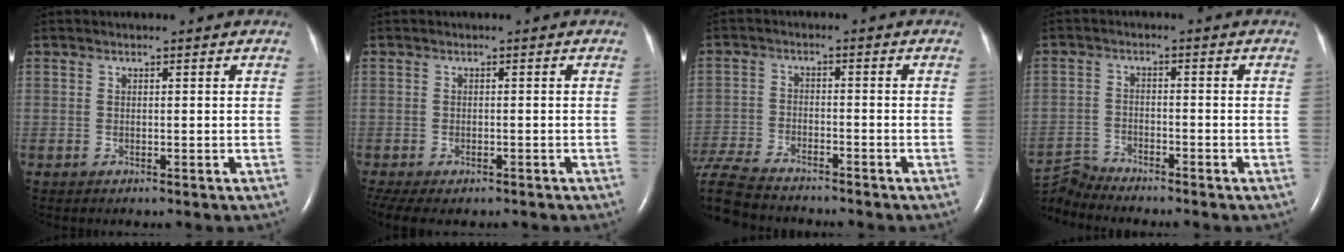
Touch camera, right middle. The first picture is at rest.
{"total": 8.0, "force": [-5.8, 3.5, 4.2], "torque": [-0.089, -0.005, -0.082]}
{"total": 13.5, "force": [-11.8, 3.6, 5.6], "torque": [-0.145, -0.013, -0.199]}
{"total": 5.3, "force": [-5.2, -0.5, -0.7], "torque": [0.005, -0.005, -0.098]}